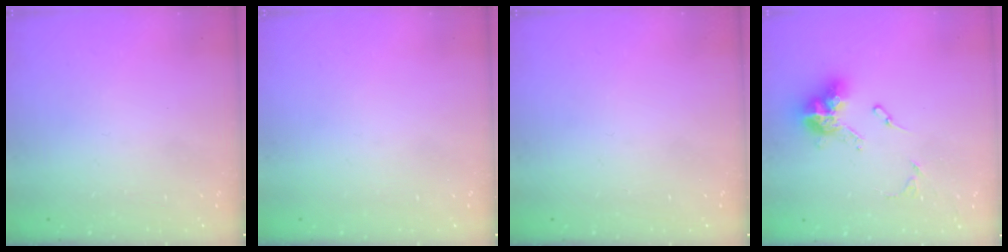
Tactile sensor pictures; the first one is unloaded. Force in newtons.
{"total": 0.0}
{"total": 0.0}
{"total": 12.3, "press": 12.3, "slide": 1.2}